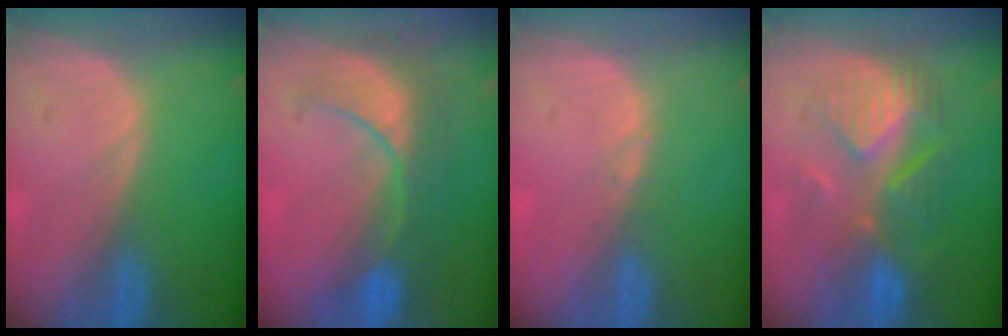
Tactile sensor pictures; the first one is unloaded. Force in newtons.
{"total": 8.4, "press": 8.2, "slide": 1.8}
{"total": 0.6, "press": 0.5, "slide": 0.3}
{"total": 8.4, "press": 8.3, "slide": 1.3}